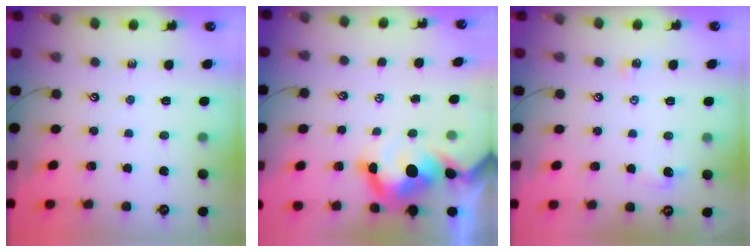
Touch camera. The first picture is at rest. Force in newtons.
{"total": 9.8, "press": 9.7, "slide": 1.4}
{"total": 1.7, "press": 1.6, "slide": 0.5}